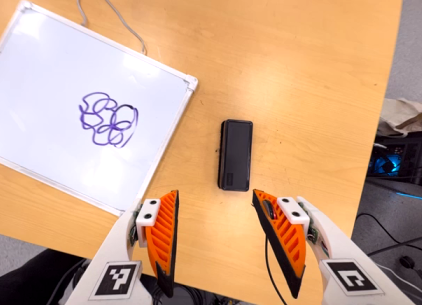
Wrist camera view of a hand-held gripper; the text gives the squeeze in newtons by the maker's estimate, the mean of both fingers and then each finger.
{"total": 0.0}